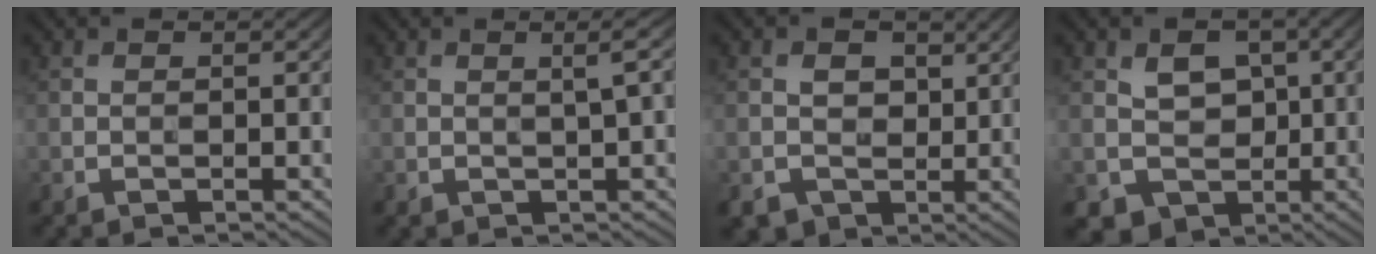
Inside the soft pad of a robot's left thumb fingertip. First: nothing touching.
{"total": 1.9, "force": [0.5, 0.1, 1.8], "torque": [-0.030, 0.009, 0.007]}
{"total": 4.3, "force": [0.1, 4.0, 1.5], "torque": [-0.034, -0.004, -0.001]}
{"total": 5.9, "force": [-0.4, 5.1, 2.9], "torque": [-0.058, -0.010, -0.013]}